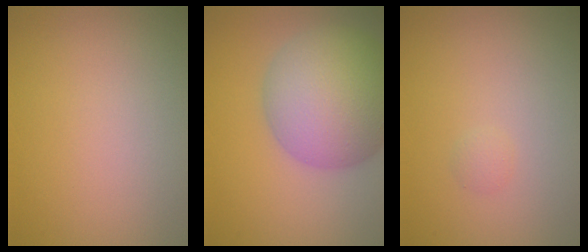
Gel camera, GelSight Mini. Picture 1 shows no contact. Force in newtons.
{"total": 10.6, "press": 10.6, "slide": 0.4}
{"total": 0.6, "press": 0.6, "slide": 0.1}